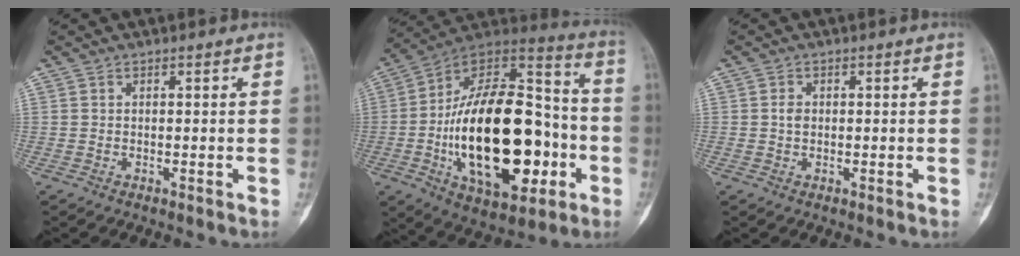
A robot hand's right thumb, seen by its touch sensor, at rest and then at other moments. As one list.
[{"total": 33.5, "force": [-6.6, 17.2, 28.0], "torque": [-0.477, 0.024, -0.098]}, {"total": 1.4, "force": [0.1, 1.0, 0.9], "torque": [-0.013, 0.001, 0.003]}]